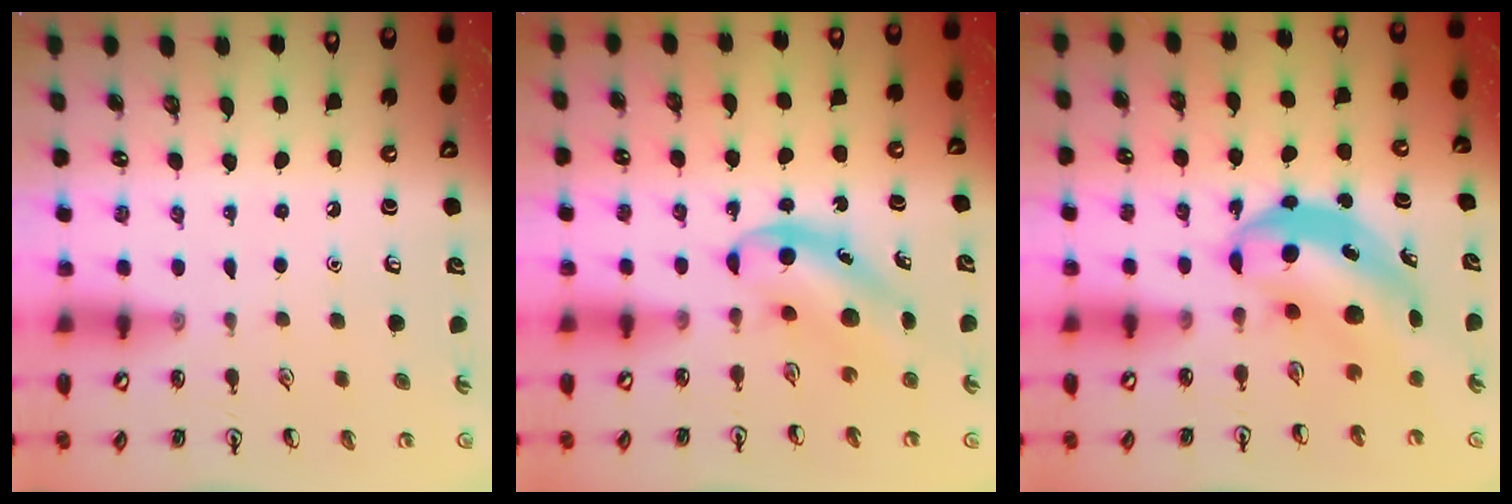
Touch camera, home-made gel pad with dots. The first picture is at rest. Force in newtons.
{"total": 5.4, "press": 5.4, "slide": 0.6}
{"total": 6.6, "press": 6.5, "slide": 1.5}